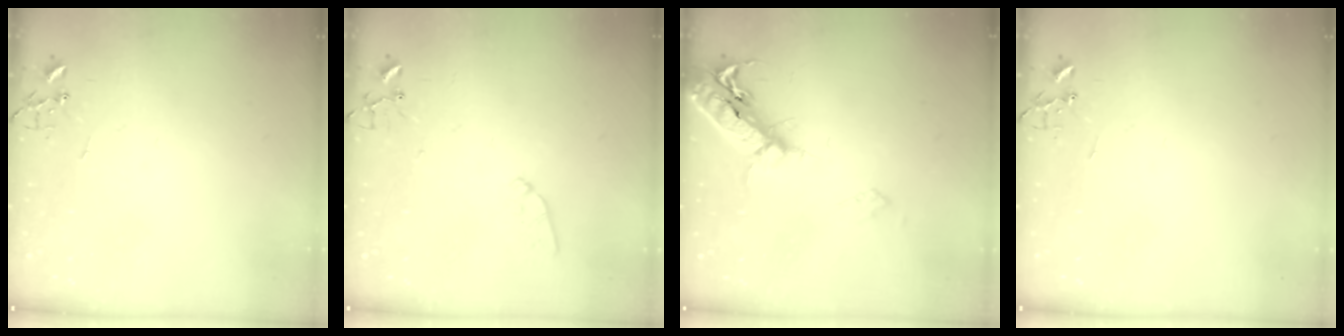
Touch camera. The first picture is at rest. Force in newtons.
{"total": 7.6, "press": 7.6, "slide": 0.6}
{"total": 17.6, "press": 17.3, "slide": 3.5}
{"total": 0.0}